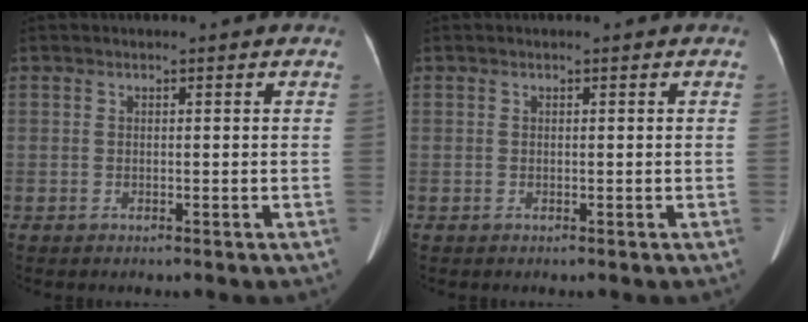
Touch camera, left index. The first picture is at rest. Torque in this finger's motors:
{"motor_torque": [0.09, -0.05, 0.00, 0.00]}